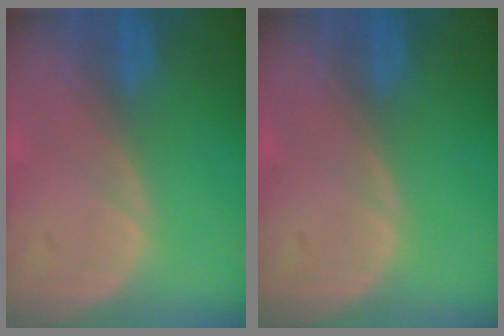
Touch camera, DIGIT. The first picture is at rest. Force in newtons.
{"total": 0.0}